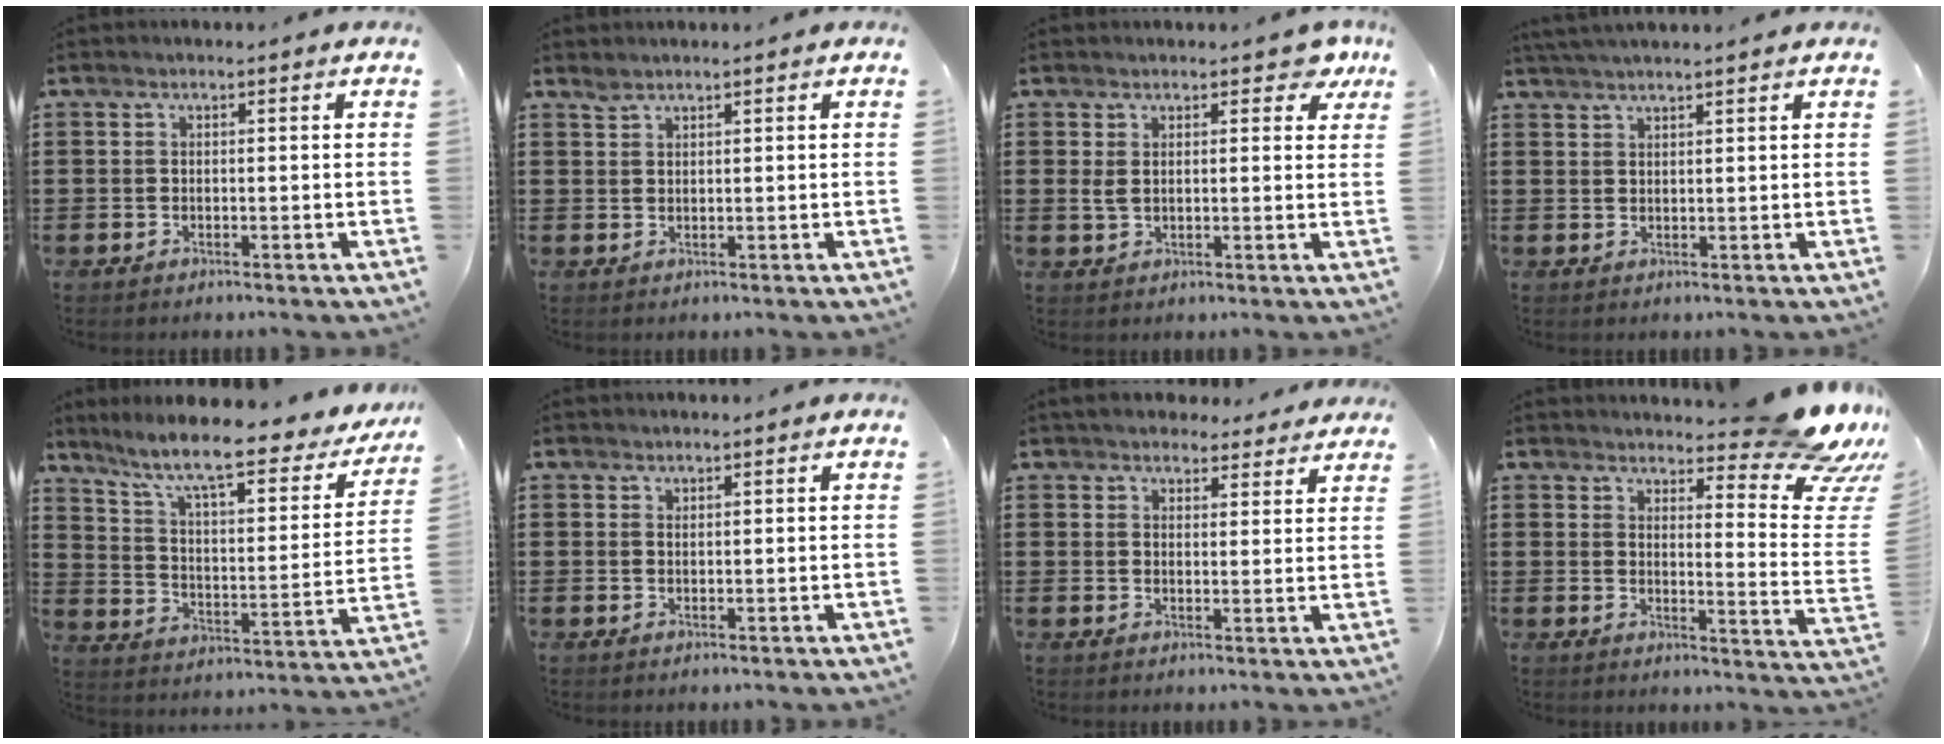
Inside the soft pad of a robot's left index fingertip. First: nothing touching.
{"total": 1.2, "force": [1.1, 0.2, 0.3], "torque": [-0.007, 0.000, 0.023]}
{"total": 4.9, "force": [3.0, 2.5, 3.0], "torque": [-0.046, -0.004, 0.048]}
{"total": 2.0, "force": [1.9, -0.3, 0.6], "torque": [-0.015, 0.002, 0.037]}
{"total": 9.9, "force": [7.9, 1.0, 5.9], "torque": [-0.136, -0.055, 0.128]}
{"total": 0.7, "force": [0.7, 0.1, 0.1], "torque": [-0.004, -0.001, 0.014]}
{"total": 3.6, "force": [3.2, 1.5, 0.9], "torque": [-0.026, -0.001, 0.060]}
{"total": 11.1, "force": [8.9, 1.8, 6.3], "torque": [-0.086, -0.068, 0.151]}